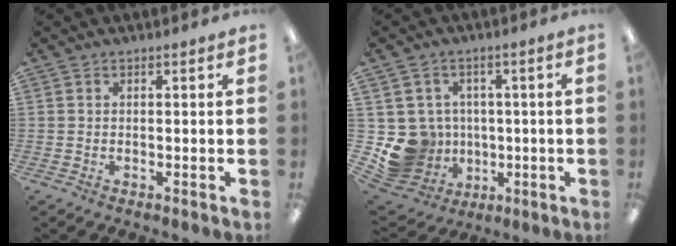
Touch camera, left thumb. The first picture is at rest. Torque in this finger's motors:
{"motor_torque": [0.04, 0.16, 0.00, 0.03, 0.01]}